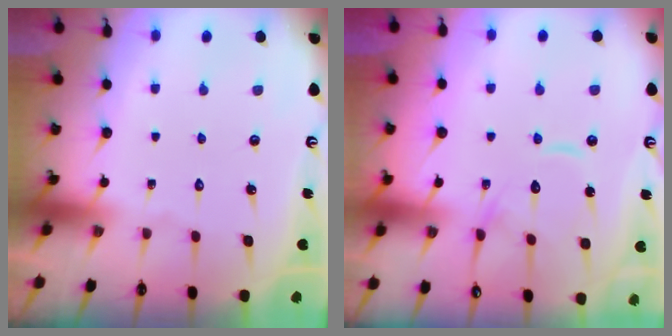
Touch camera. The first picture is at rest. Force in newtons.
{"total": 11.4, "press": 11.4, "slide": 0.6}